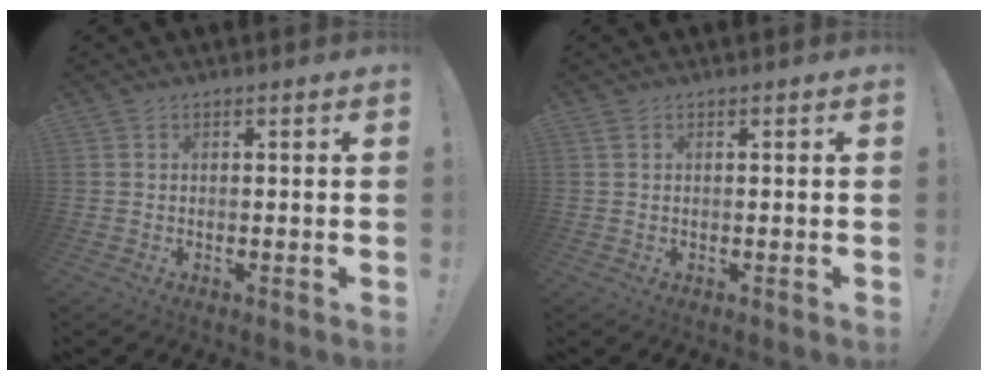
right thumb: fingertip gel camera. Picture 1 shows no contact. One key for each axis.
{"total": 0.7, "fx": 0.4, "fy": 0.1, "fz": 0.5, "tx": -0.011, "ty": 0.000, "tz": 0.007}